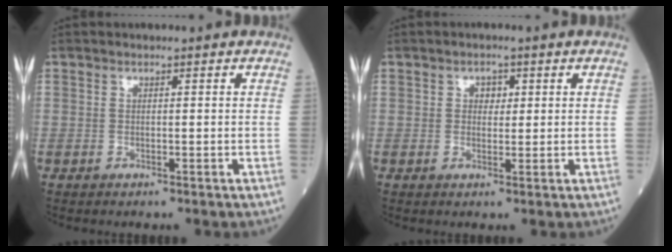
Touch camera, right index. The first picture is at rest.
{"total": 2.0, "force": [0.6, 1.4, 1.2], "torque": [-0.014, 0.003, 0.007]}